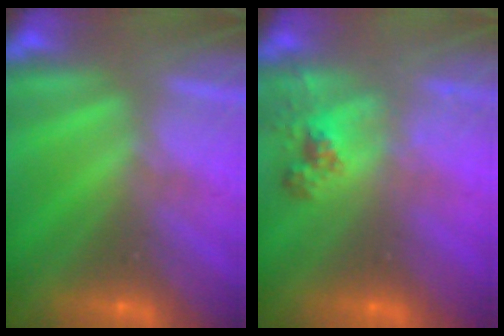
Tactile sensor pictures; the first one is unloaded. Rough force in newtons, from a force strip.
{"total": 2.6}